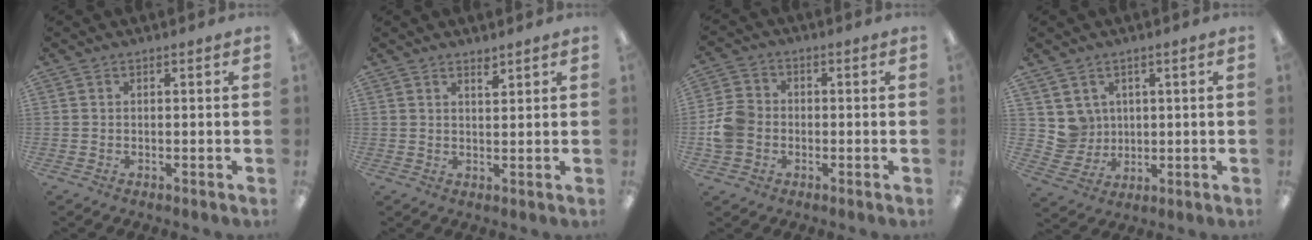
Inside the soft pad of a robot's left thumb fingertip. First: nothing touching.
{"total": 2.4, "force": [2.0, 0.6, 1.2], "torque": [-0.019, -0.005, 0.035]}
{"total": 7.3, "force": [-1.3, 6.2, 3.5], "torque": [-0.068, 0.021, -0.022]}
{"total": 6.1, "force": [2.9, 5.4, -0.5], "torque": [-0.007, -0.012, 0.059]}